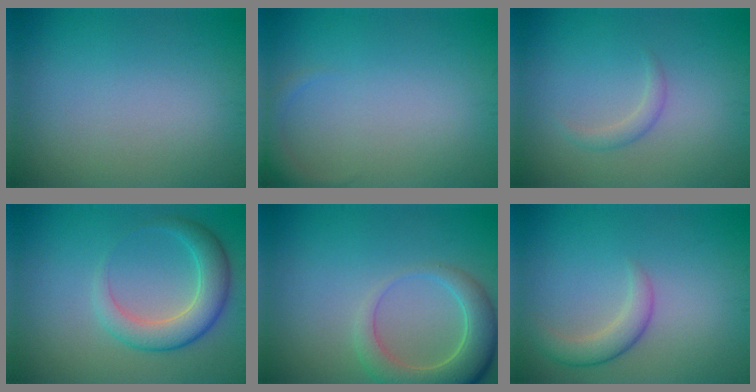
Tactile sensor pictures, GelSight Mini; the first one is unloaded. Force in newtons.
{"total": 1.4, "press": 1.4, "slide": 0.1}
{"total": 1.2, "press": 1.2, "slide": 0.1}
{"total": 4.6, "press": 4.6, "slide": 0.3}
{"total": 5.2, "press": 5.1, "slide": 0.7}
{"total": 2.6, "press": 2.6, "slide": 0.1}